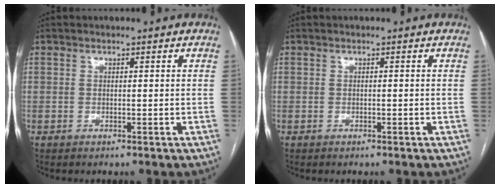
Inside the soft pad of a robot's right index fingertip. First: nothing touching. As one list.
[{"total": 0.0}]